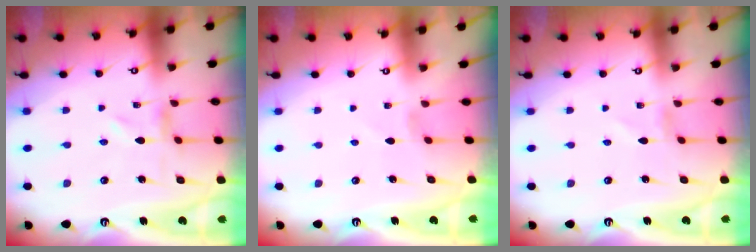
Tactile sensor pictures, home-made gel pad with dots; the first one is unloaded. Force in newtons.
{"total": 0.0}
{"total": 0.0}